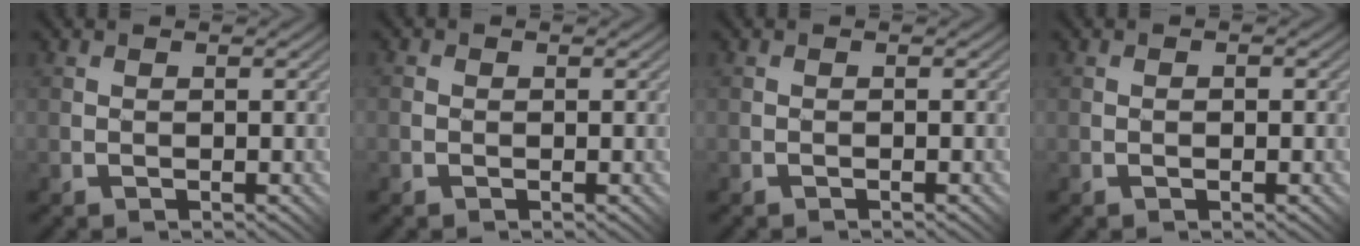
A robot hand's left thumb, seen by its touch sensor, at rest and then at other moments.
{"total": 1.2, "force": [-0.2, 1.1, 0.1], "torque": [0.004, 0.004, -0.012]}
{"total": 0.0}
{"total": 0.7, "force": [-0.2, 0.4, 0.5], "torque": [0.001, 0.005, -0.001]}